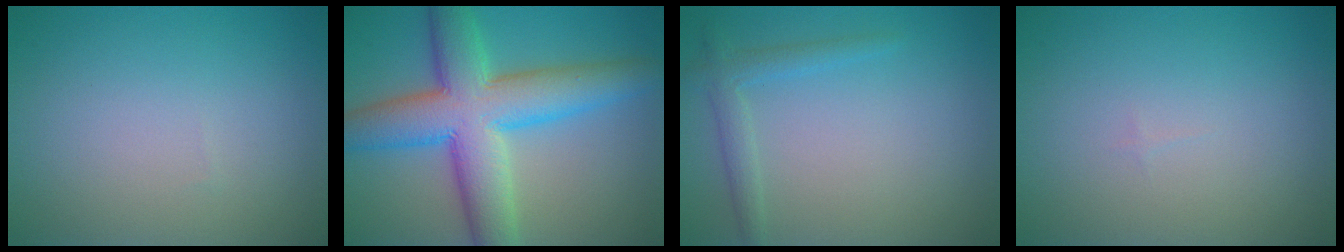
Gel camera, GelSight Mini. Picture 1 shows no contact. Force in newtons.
{"total": 10.2, "press": 10.2, "slide": 0.2}
{"total": 1.2, "press": 1.2, "slide": 0.1}
{"total": 0.0}